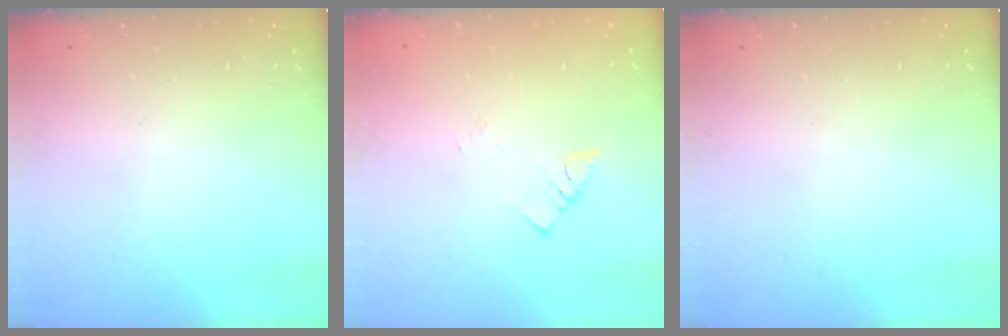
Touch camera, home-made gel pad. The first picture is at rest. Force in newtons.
{"total": 1.9, "press": 1.9, "slide": 0.1}
{"total": 0.0}